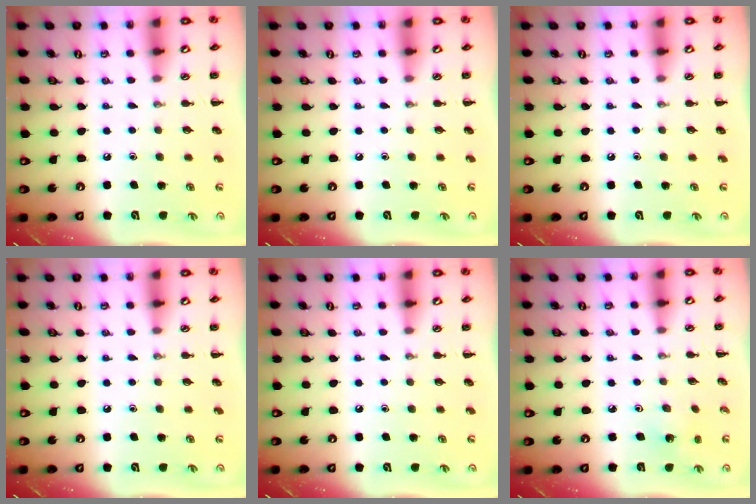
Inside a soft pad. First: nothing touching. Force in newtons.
{"total": 0.0}
{"total": 0.0}
{"total": 0.0}
{"total": 0.0}
{"total": 1.6, "press": 1.5, "slide": 0.5}